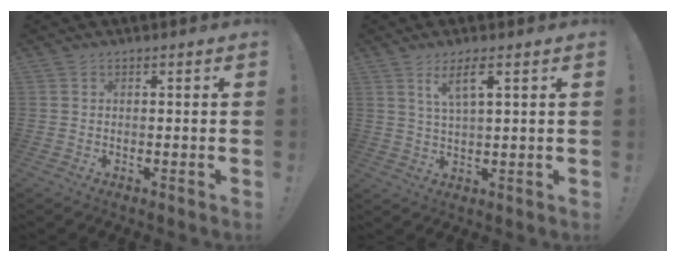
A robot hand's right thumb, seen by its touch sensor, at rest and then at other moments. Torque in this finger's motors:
{"motor_torque": [0.19, 0.20, -0.06, 0.21, 0.31]}